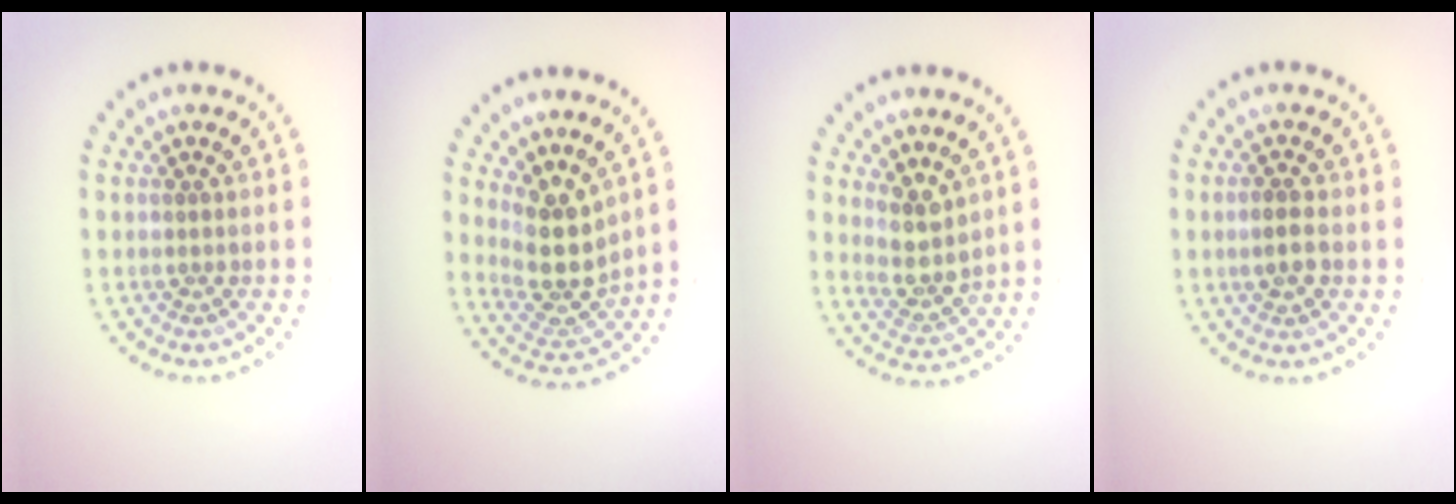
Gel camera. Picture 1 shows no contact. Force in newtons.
{"total": 4.3, "press": 3.4, "slide": 2.5}
{"total": 3.1, "press": 2.4, "slide": 1.9}
{"total": 2.0, "press": 2.0, "slide": 0.3}